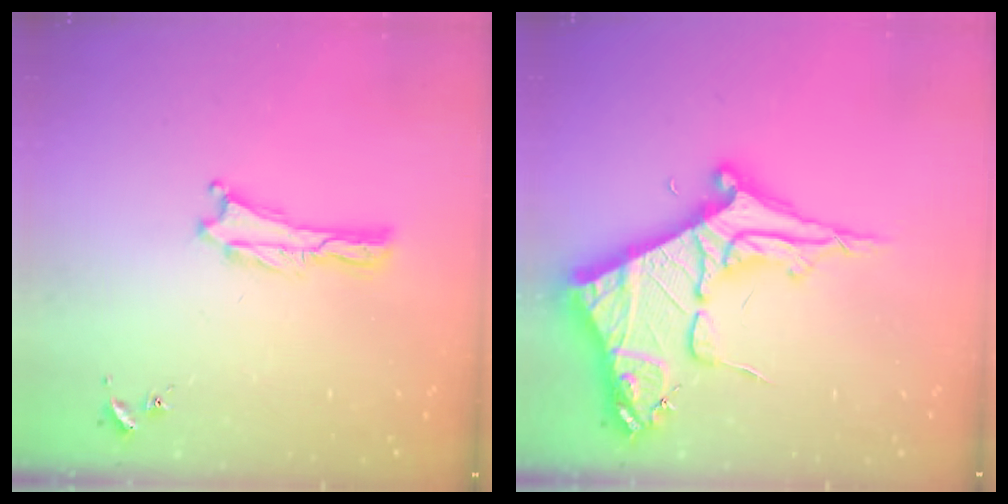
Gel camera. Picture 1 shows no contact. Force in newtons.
{"total": 10.6, "press": 10.6, "slide": 1.2}